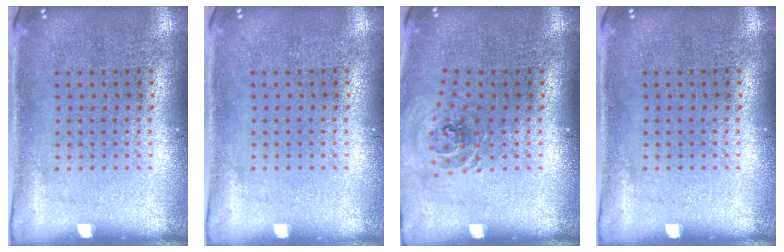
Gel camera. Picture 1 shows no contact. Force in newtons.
{"total": 0.0}
{"total": 0.9, "press": 0.9, "slide": 0.1}
{"total": 0.0}